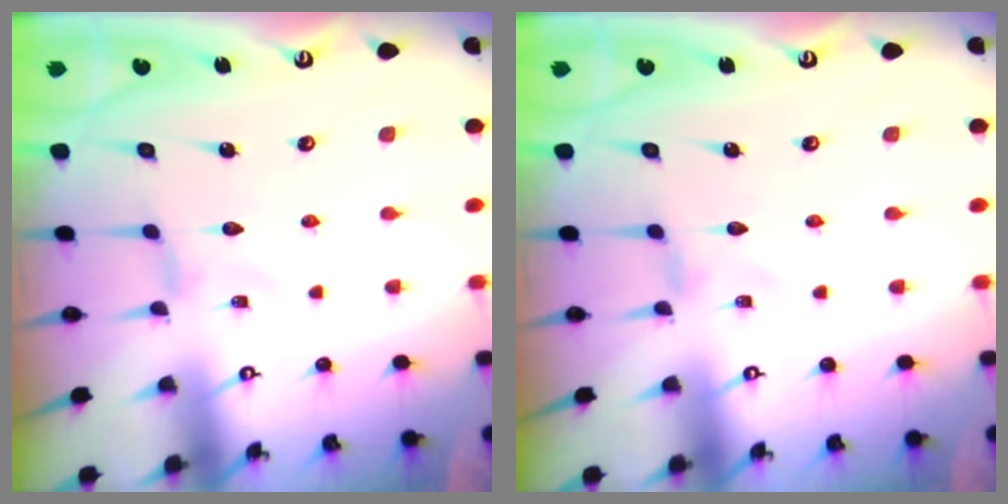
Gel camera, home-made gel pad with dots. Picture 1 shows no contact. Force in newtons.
{"total": 0.0}